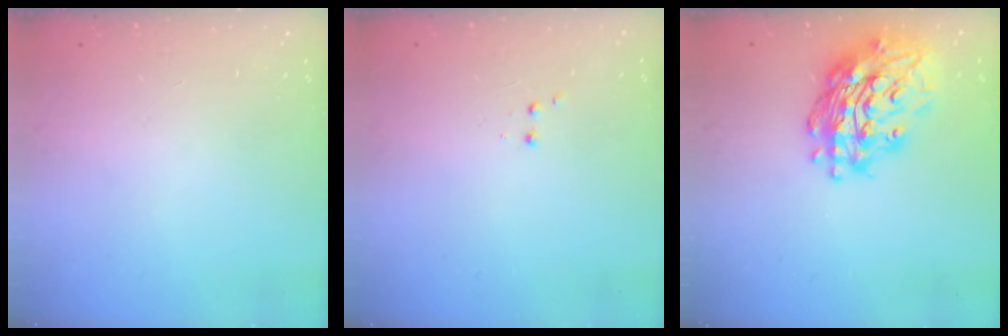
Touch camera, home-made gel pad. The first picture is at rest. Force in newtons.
{"total": 2.0, "press": 1.8, "slide": 0.9}
{"total": 20.7, "press": 20.6, "slide": 1.9}